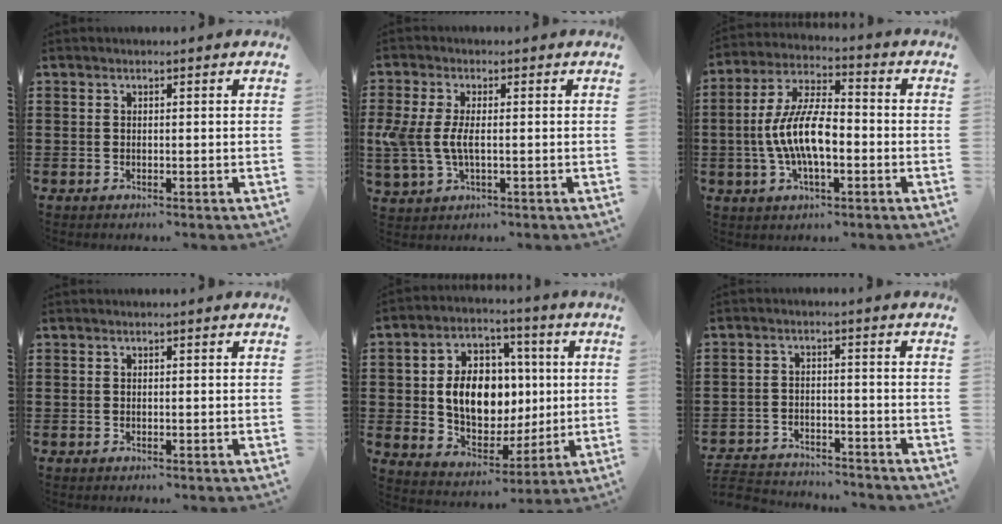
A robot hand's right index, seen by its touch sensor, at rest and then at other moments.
{"total": 5.2, "force": [-0.3, 2.6, 4.6], "torque": [-0.128, -0.010, -0.016]}
{"total": 10.5, "force": [-1.9, 4.2, 9.4], "torque": [-0.208, -0.004, -0.042]}
{"total": 0.0}
{"total": 10.9, "force": [0.9, 8.0, 7.3], "torque": [-0.141, 0.016, 0.017]}
{"total": 4.0, "force": [-4.0, 0.3, 0.3], "torque": [-0.025, -0.005, -0.088]}